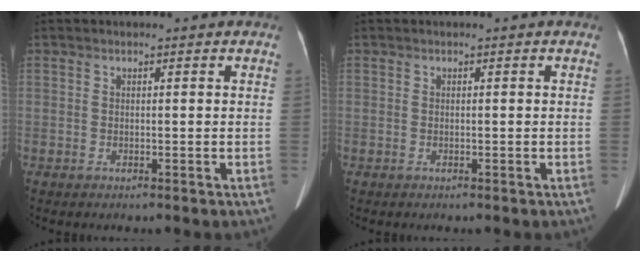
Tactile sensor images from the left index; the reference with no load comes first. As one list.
[{"total": 0.0}]